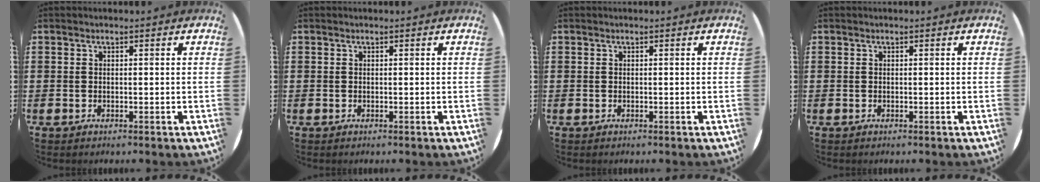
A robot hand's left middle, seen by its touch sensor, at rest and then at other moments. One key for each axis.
{"total": 0.0}
{"total": 0.0}
{"total": 0.0}